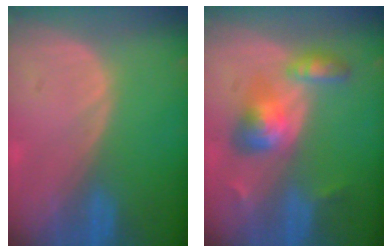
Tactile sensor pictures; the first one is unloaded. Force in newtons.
{"total": 6.0, "press": 6.0, "slide": 0.5}